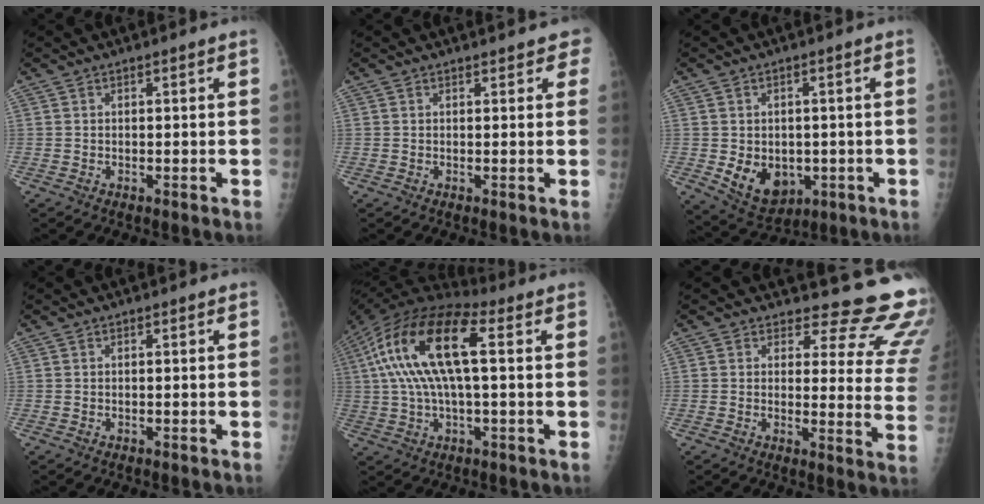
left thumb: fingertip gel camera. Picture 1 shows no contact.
{"total": 2.7, "force": [2.0, 1.3, 1.2], "torque": [0.016, 0.000, 0.013]}
{"total": 9.2, "force": [-1.8, 6.9, 5.8], "torque": [-0.066, -0.007, -0.009]}
{"total": 0.0}
{"total": 18.4, "force": [3.4, 7.2, 16.6], "torque": [-0.329, 0.040, 0.052]}
{"total": 16.2, "force": [14.9, 5.1, 3.8], "torque": [0.004, -0.146, 0.141]}